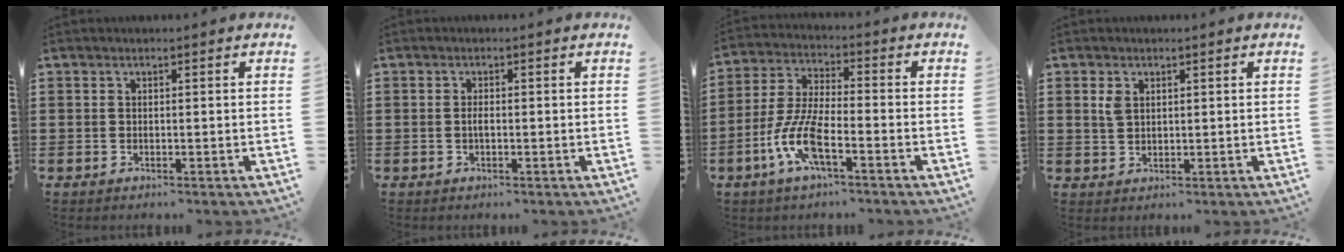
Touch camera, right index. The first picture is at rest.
{"total": 1.3, "force": [-0.4, 0.3, 1.2], "torque": [-0.024, -0.004, -0.007]}
{"total": 8.7, "force": [-4.0, 2.4, 7.4], "torque": [-0.183, -0.013, -0.082]}
{"total": 2.3, "force": [1.0, 1.4, 1.5], "torque": [-0.034, 0.005, 0.018]}